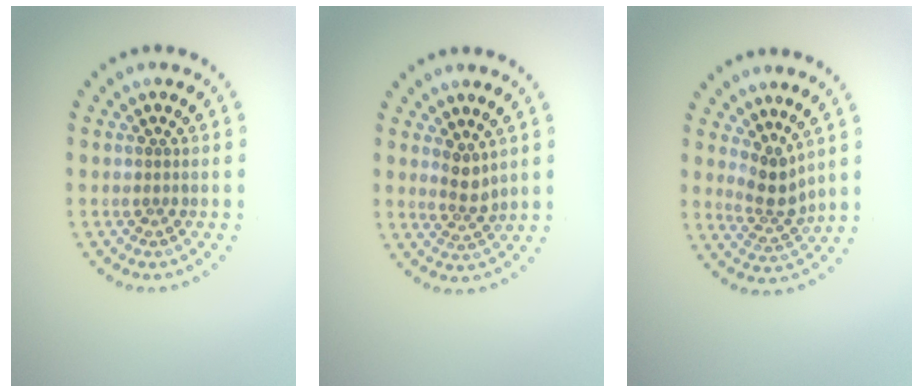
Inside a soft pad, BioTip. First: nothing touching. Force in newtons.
{"total": 2.1, "press": 1.6, "slide": 1.3}
{"total": 2.5, "press": 1.8, "slide": 1.8}